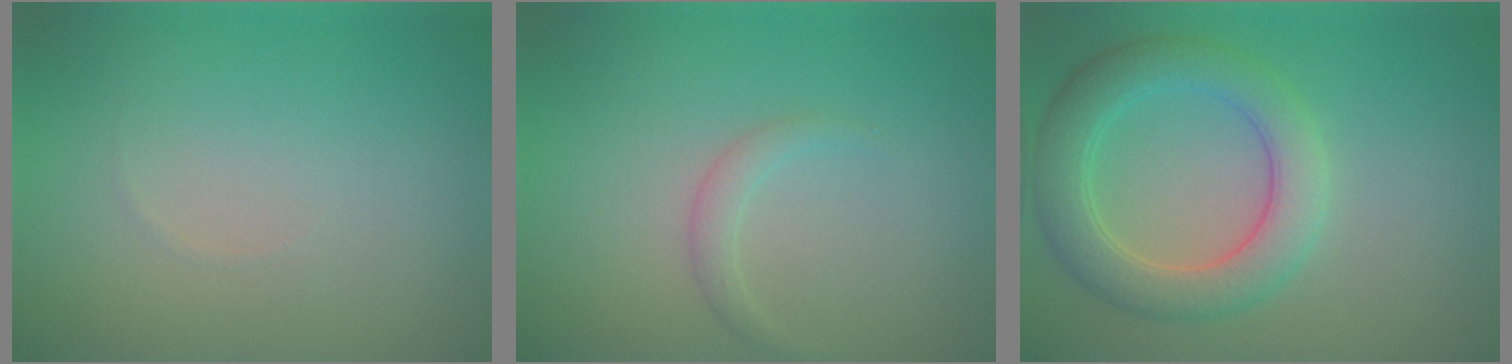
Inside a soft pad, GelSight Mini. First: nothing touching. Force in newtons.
{"total": 1.1, "press": 1.1, "slide": 0.1}
{"total": 5.2, "press": 5.2, "slide": 0.2}